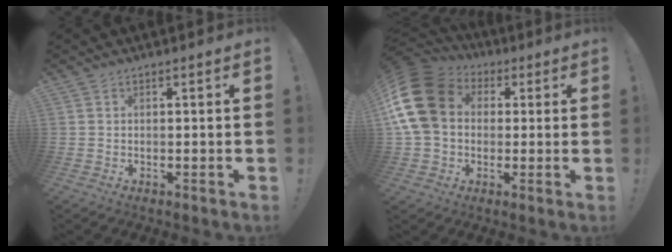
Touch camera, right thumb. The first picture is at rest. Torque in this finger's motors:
{"motor_torque": [2.54, 2.46, 0.90, -0.12, 0.49]}